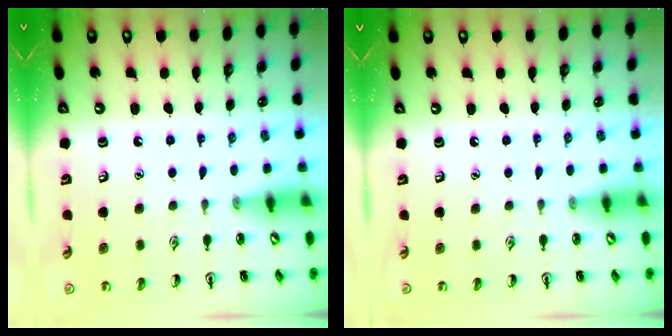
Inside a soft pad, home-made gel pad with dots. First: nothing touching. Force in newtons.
{"total": 0.0}